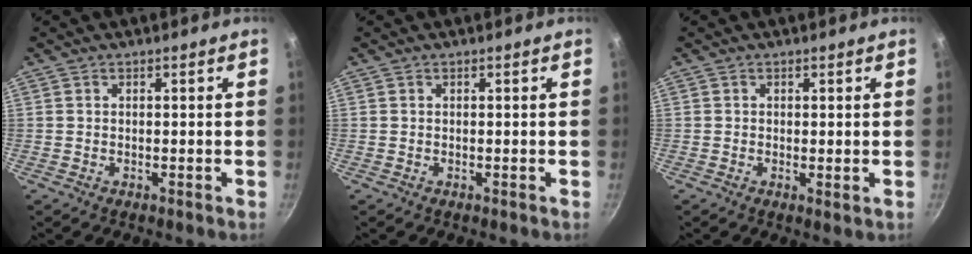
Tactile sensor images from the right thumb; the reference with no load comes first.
{"total": 0.0}
{"total": 0.9, "force": [0.2, 0.4, 0.8], "torque": [-0.014, -0.007, 0.000]}